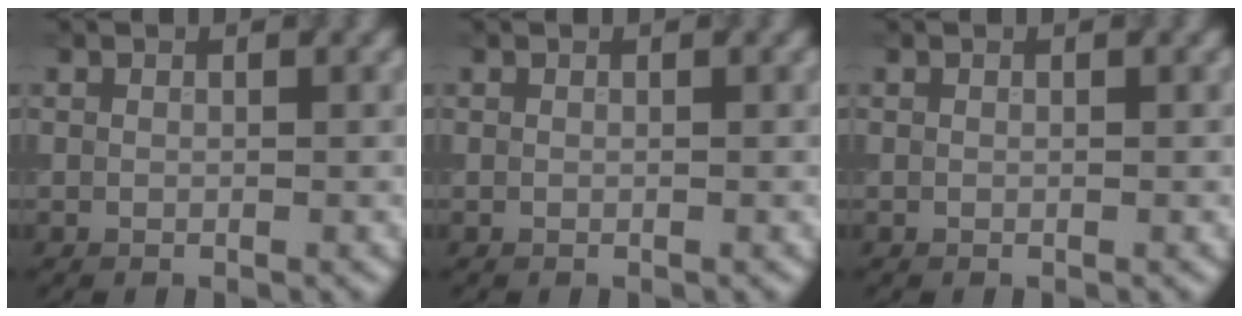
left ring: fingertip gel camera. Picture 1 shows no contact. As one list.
[{"total": 0.0}, {"total": 0.0}]